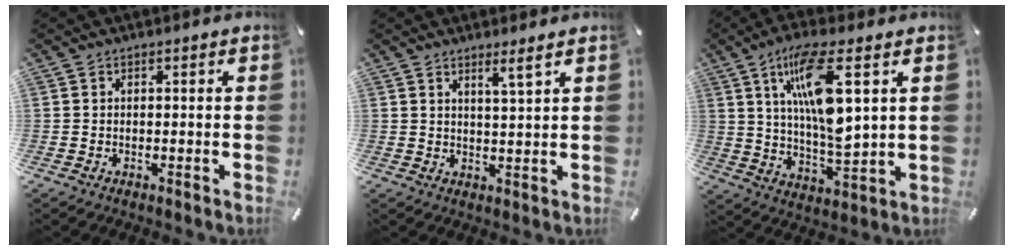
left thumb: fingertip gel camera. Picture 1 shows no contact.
{"total": 4.0, "force": [3.0, -0.6, 2.6], "torque": [-0.056, -0.013, 0.050]}
{"total": 16.6, "force": [6.1, 4.8, 14.7], "torque": [-0.288, -0.017, 0.094]}